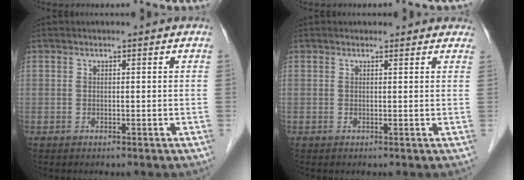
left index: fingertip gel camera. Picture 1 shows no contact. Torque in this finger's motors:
{"motor_torque": [0.30, -0.22, 0.00, -0.01]}